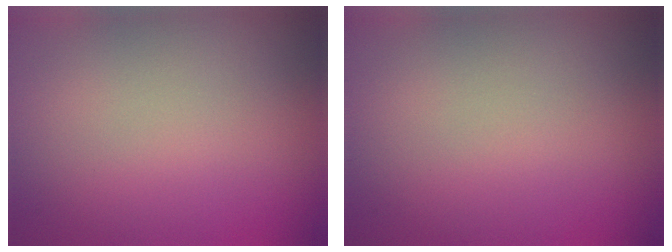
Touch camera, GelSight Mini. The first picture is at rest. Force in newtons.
{"total": 0.0}